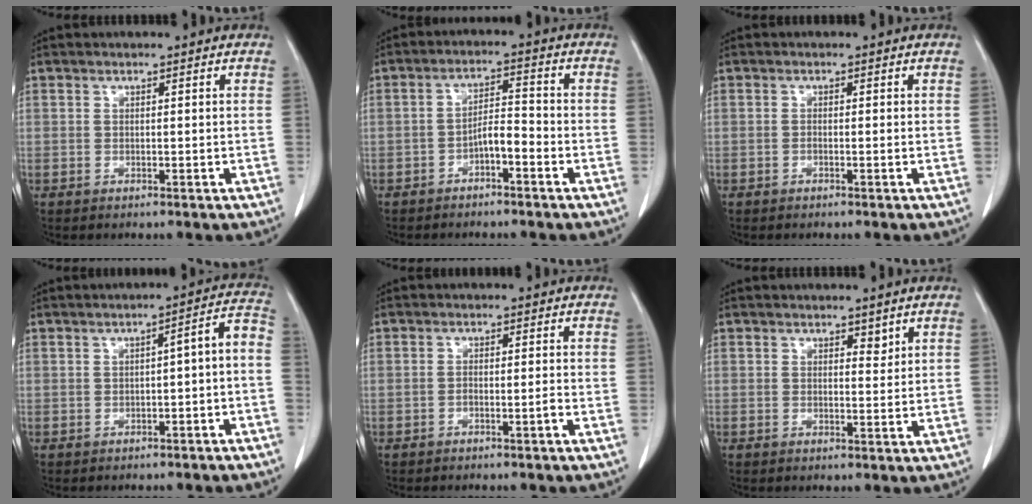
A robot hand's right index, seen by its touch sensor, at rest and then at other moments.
{"total": 4.1, "force": [-2.2, 1.0, 3.2], "torque": [-0.058, 0.014, -0.038]}
{"total": 0.5, "force": [-0.3, 0.0, 0.5], "torque": [-0.008, 0.001, -0.004]}
{"total": 5.8, "force": [-2.2, 1.2, 5.2], "torque": [-0.060, 0.028, -0.028]}
{"total": 1.5, "force": [-1.1, -0.2, 1.1], "torque": [-0.020, 0.005, -0.020]}
{"total": 1.4, "force": [1.0, 0.7, 0.7], "torque": [-0.007, -0.006, 0.013]}